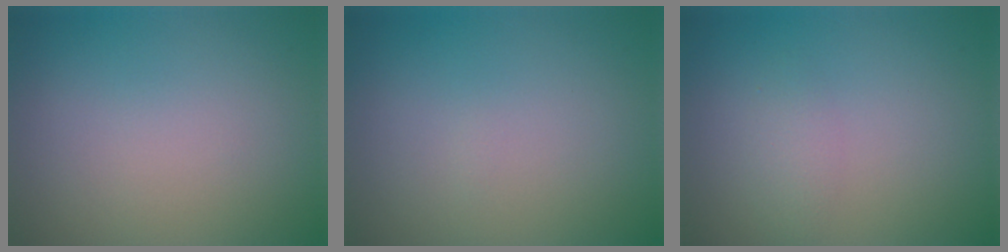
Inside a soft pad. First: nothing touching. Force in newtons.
{"total": 0.0}
{"total": 1.4, "press": 1.4, "slide": 0.1}